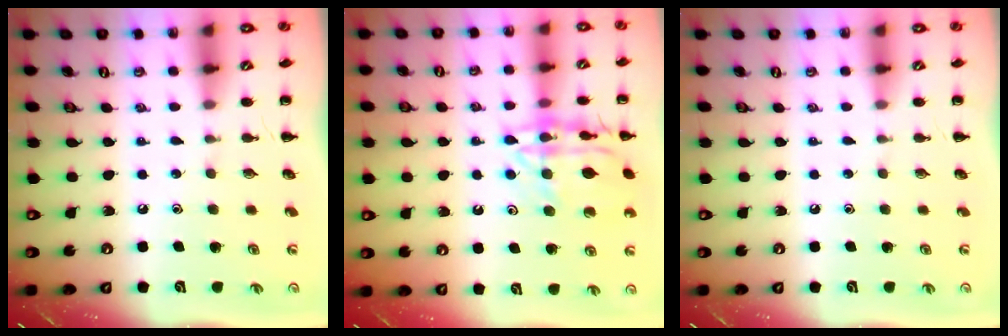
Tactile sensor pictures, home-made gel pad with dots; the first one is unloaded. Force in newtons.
{"total": 16.8, "press": 16.8, "slide": 1.2}
{"total": 0.0}